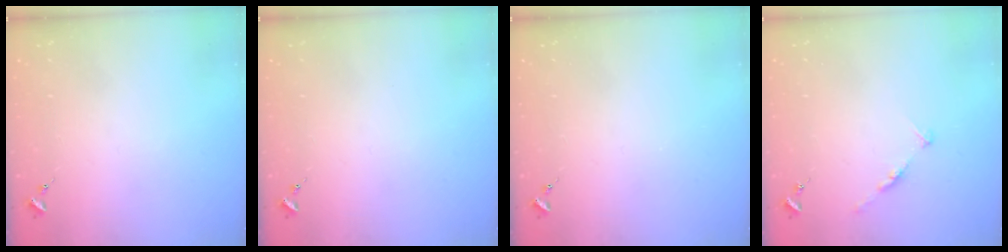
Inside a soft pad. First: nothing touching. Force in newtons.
{"total": 0.0}
{"total": 0.0}
{"total": 4.9, "press": 4.9, "slide": 0.5}